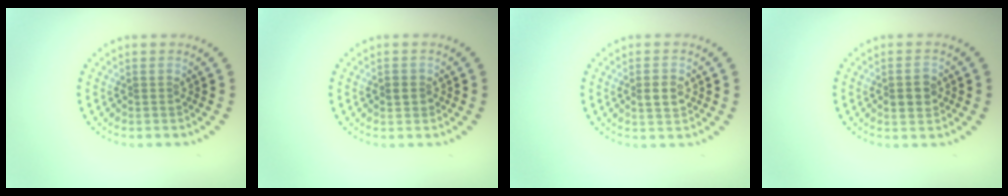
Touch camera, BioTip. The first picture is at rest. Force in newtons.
{"total": 1.2, "press": 1.2, "slide": 0.3}
{"total": 2.0, "press": 2.0, "slide": 0.1}
{"total": 2.7, "press": 2.7, "slide": 0.2}